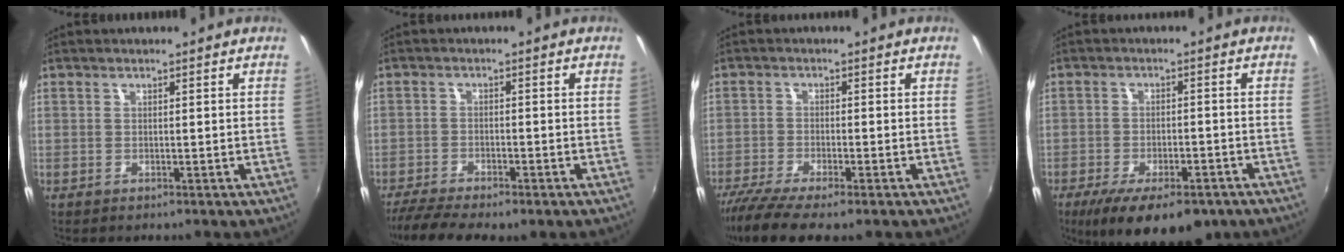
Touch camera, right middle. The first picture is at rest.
{"total": 9.0, "force": [-7.5, 1.8, 4.7], "torque": [-0.118, -0.030, -0.126]}
{"total": 8.7, "force": [-6.8, 1.4, 5.2], "torque": [-0.128, -0.039, -0.123]}
{"total": 14.5, "force": [-9.7, 5.7, 9.1], "torque": [-0.176, -0.033, -0.141]}